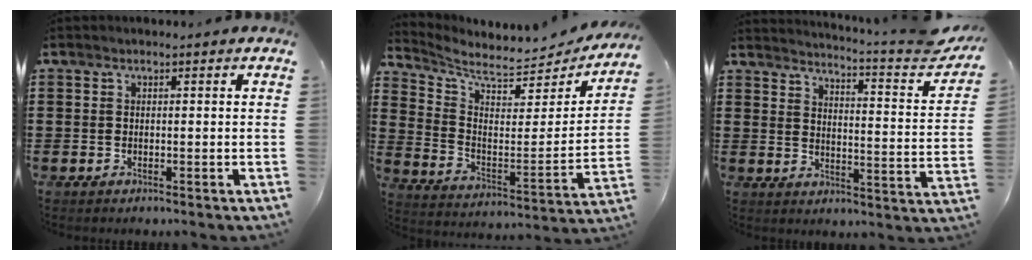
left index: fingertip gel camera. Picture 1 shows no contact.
{"total": 6.1, "force": [5.5, 0.7, 2.4], "torque": [-0.073, -0.050, 0.091]}
{"total": 4.0, "force": [3.3, -0.3, 2.3], "torque": [-0.045, -0.040, 0.043]}